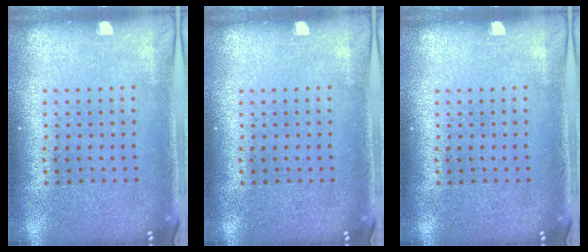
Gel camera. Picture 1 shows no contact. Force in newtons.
{"total": 0.0}
{"total": 0.0}